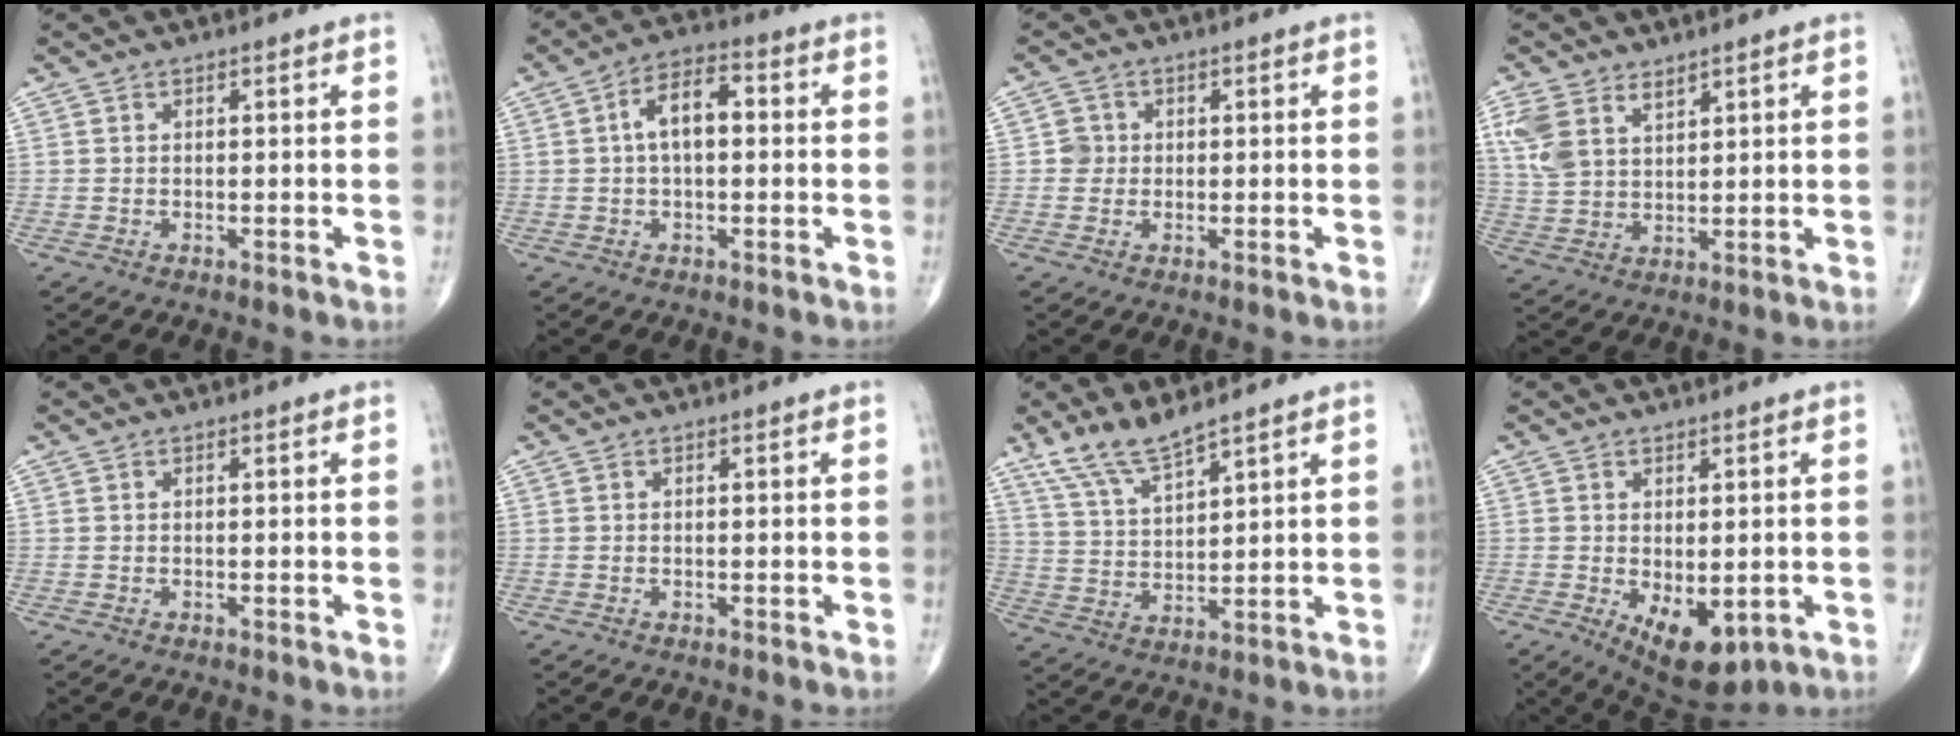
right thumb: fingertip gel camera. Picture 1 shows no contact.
{"total": 7.9, "force": [0.8, 4.1, 6.7], "torque": [-0.112, 0.027, 0.006]}
{"total": 2.4, "force": [0.1, 2.4, 0.3], "torque": [0.012, 0.006, -0.003]}
{"total": 8.0, "force": [4.4, 4.7, 4.7], "torque": [-0.091, -0.010, 0.099]}
{"total": 0.0}
{"total": 0.0}
{"total": 7.9, "force": [6.4, 1.5, 4.4], "torque": [-0.089, -0.036, 0.137]}
{"total": 9.7, "force": [-2.6, 5.0, 7.9], "torque": [-0.100, -0.012, -0.021]}